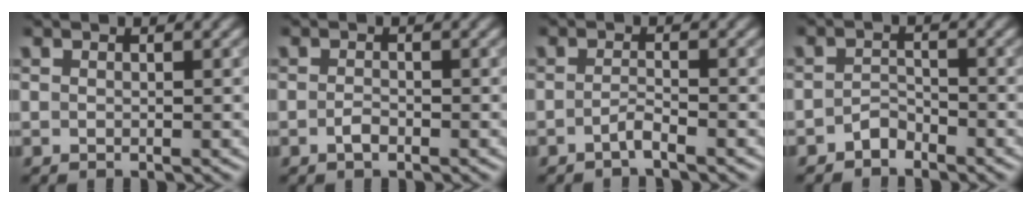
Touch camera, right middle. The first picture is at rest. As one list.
[{"total": 1.0, "force": [-0.6, 0.4, 0.7], "torque": [-0.017, 0.000, -0.012]}, {"total": 1.3, "force": [-0.9, 0.2, 1.0], "torque": [-0.018, 0.004, -0.021]}, {"total": 1.6, "force": [-1.4, 0.7, 0.4], "torque": [-0.006, 0.009, -0.028]}]